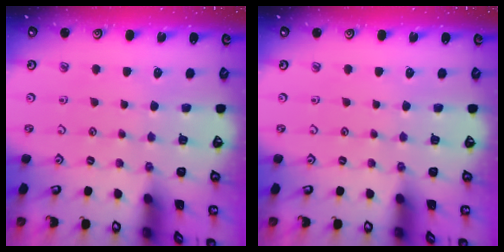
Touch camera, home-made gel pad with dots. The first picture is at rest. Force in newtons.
{"total": 0.0}